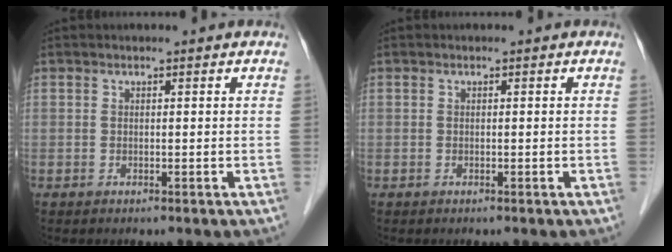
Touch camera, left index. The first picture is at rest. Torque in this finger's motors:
{"motor_torque": [-0.01, 0.01, 0.00, 0.00]}